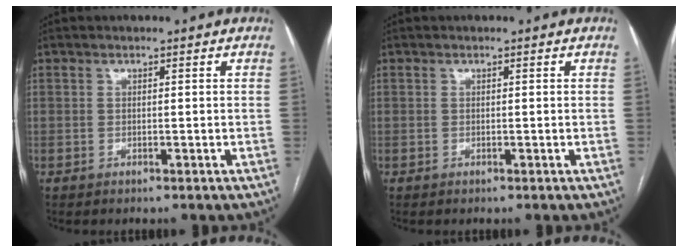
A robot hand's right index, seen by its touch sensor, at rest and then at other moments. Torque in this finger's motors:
{"motor_torque": [-0.03, 0.03, 0.00, 0.00]}